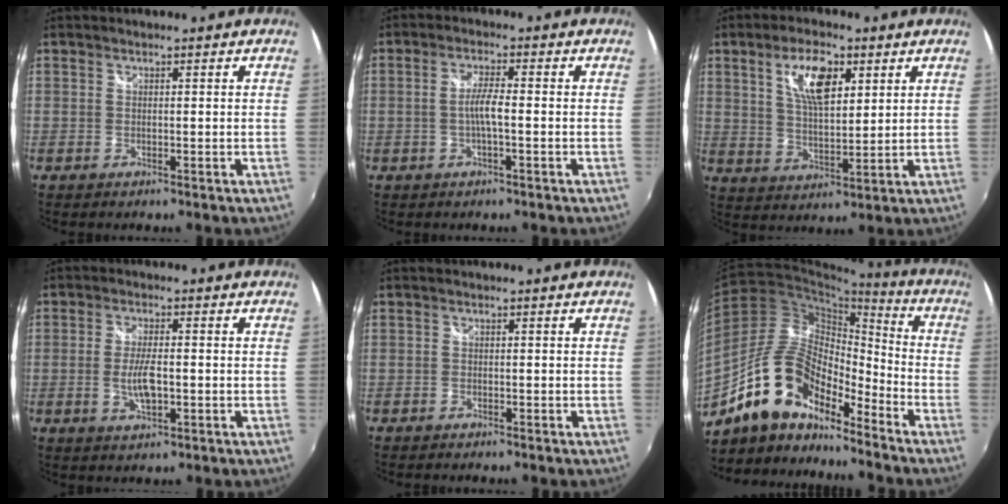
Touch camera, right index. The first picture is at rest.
{"total": 3.6, "force": [-0.8, 0.2, 3.5], "torque": [-0.068, 0.003, -0.015]}
{"total": 9.5, "force": [4.2, 3.9, 7.6], "torque": [-0.139, 0.010, 0.079]}
{"total": 9.1, "force": [-1.9, 2.9, 8.4], "torque": [-0.169, -0.008, -0.033]}
{"total": 1.0, "force": [-0.9, 0.4, 0.1], "torque": [-0.007, -0.002, -0.016]}
{"total": 16.0, "force": [-12.3, 6.5, 7.7], "torque": [-0.150, 0.013, -0.234]}